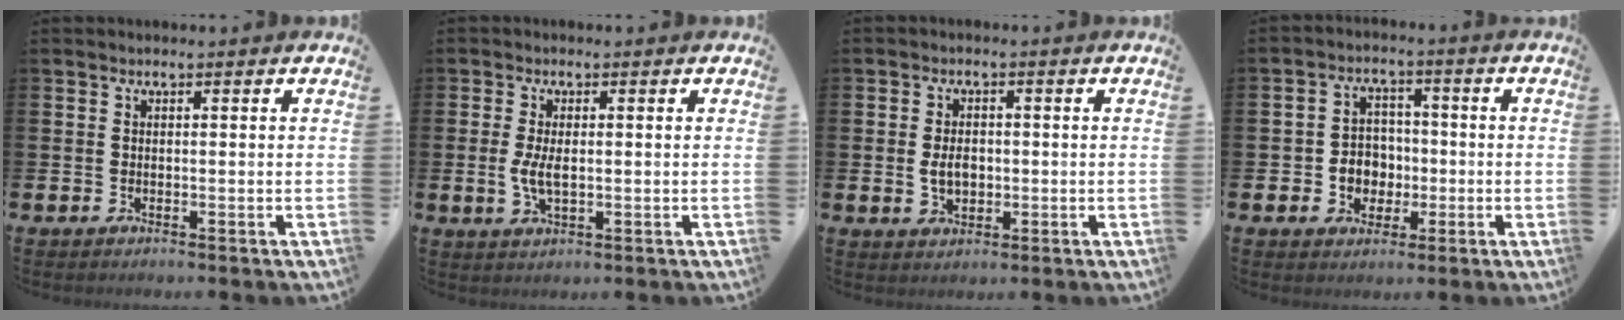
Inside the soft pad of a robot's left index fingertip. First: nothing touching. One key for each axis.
{"total": 3.3, "fx": 0.1, "fy": 1.5, "fz": 3.0, "tx": -0.055, "ty": 0.004, "tz": 0.000}
{"total": 3.3, "fx": -0.1, "fy": 2.2, "fz": 2.4, "tx": -0.027, "ty": -0.001, "tz": -0.008}
{"total": 4.4, "fx": -0.6, "fy": 4.2, "fz": 1.4, "tx": -0.028, "ty": 0.003, "tz": -0.018}